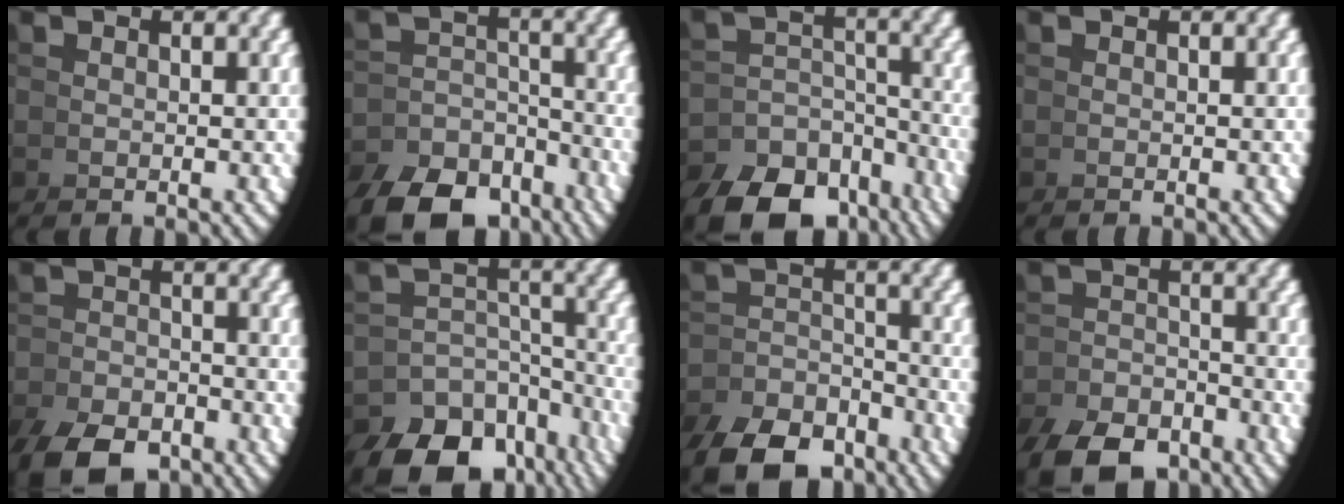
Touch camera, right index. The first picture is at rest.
{"total": 6.9, "force": [-5.6, 2.7, 2.9], "torque": [-0.027, -0.016, -0.086]}
{"total": 8.7, "force": [-6.2, 4.1, 4.5], "torque": [-0.064, -0.030, -0.083]}
{"total": 0.0}
{"total": 3.9, "force": [-3.7, 0.5, 1.0], "torque": [0.006, -0.012, -0.060]}
{"total": 10.9, "force": [-6.9, 6.0, 6.0], "torque": [-0.099, -0.054, -0.085]}
{"total": 6.0, "force": [-4.8, 2.4, 2.7], "torque": [-0.031, -0.016, -0.074]}
{"total": 4.8, "force": [-4.5, 1.0, 1.4], "torque": [0.006, -0.008, -0.075]}